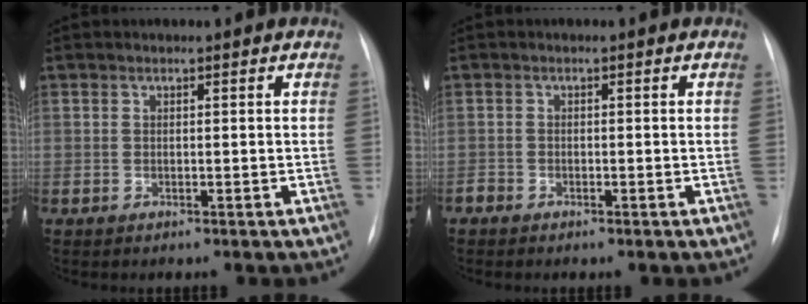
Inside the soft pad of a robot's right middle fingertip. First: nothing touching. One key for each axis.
{"total": 0.8, "fx": -0.7, "fy": 0.5, "fz": 0.1, "tx": 0.002, "ty": 0.002, "tz": -0.015}